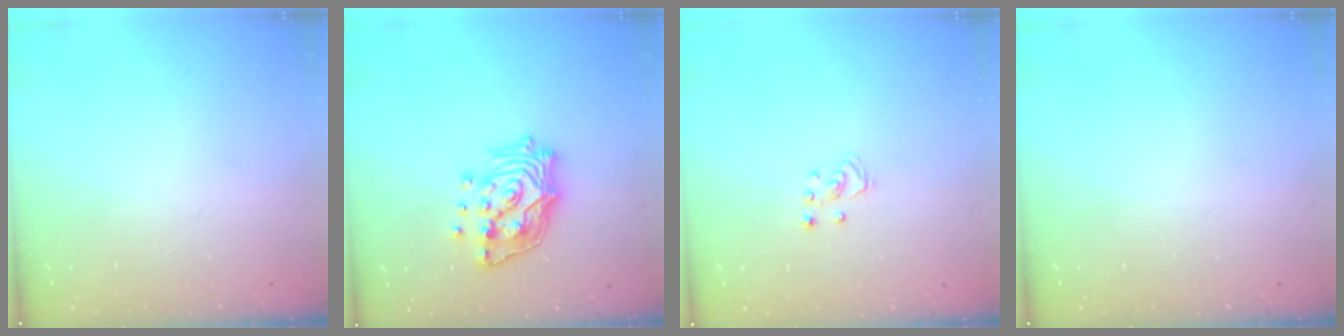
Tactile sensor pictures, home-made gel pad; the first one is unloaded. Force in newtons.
{"total": 14.8, "press": 14.7, "slide": 1.6}
{"total": 2.5, "press": 2.5, "slide": 0.2}
{"total": 0.0}